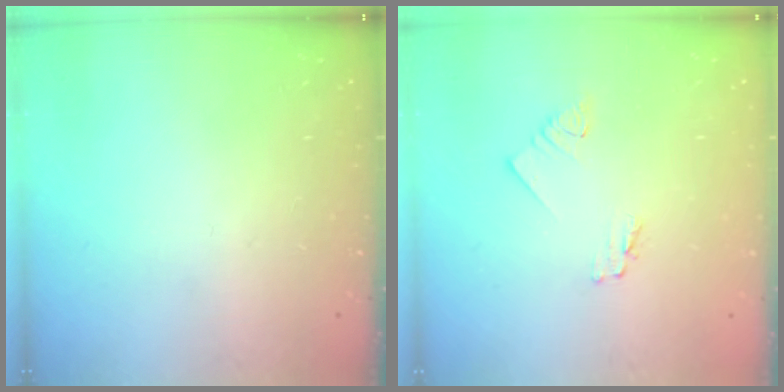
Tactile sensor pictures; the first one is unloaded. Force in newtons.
{"total": 1.7, "press": 1.7, "slide": 0.3}